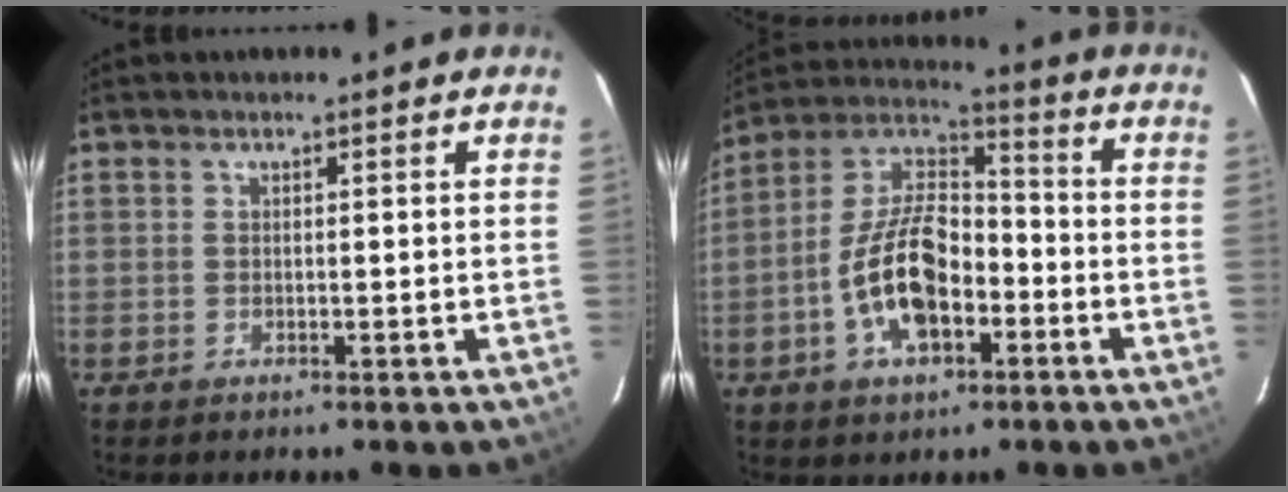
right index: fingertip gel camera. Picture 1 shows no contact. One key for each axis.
{"total": 15.1, "fx": -5.2, "fy": 8.0, "fz": 11.7, "tx": -0.234, "ty": 0.016, "tz": -0.090}